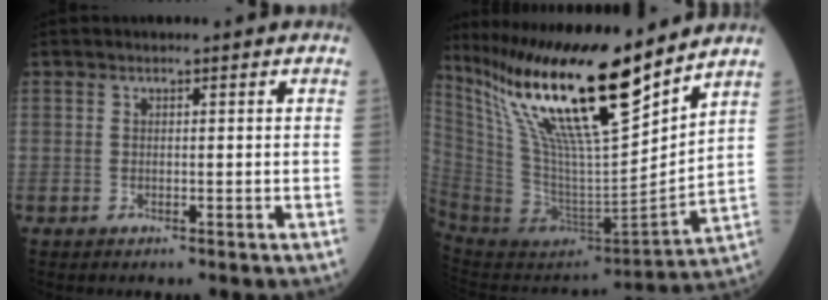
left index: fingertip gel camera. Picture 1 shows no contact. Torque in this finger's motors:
{"motor_torque": [1.10, -1.04, 1.05, 0.21]}